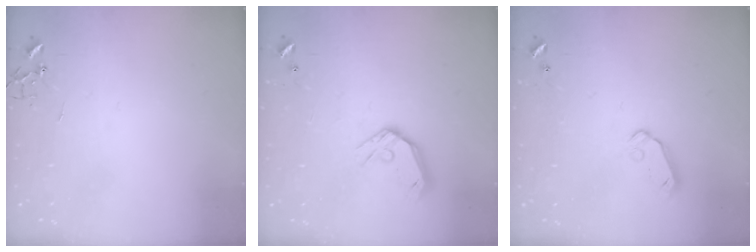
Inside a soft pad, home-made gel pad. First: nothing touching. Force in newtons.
{"total": 11.2, "press": 11.0, "slide": 1.8}
{"total": 6.2, "press": 6.2, "slide": 0.6}